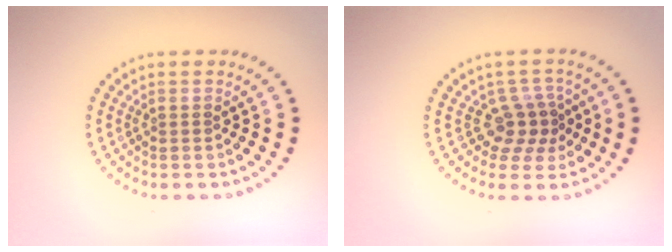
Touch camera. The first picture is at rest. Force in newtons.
{"total": 2.9, "press": 2.2, "slide": 1.9}